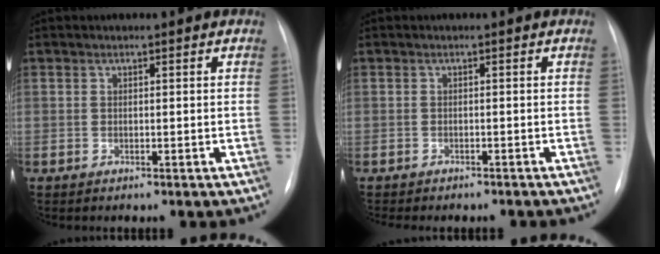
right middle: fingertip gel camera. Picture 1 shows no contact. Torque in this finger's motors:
{"motor_torque": [0.82, -0.82, 0.09, 0.06]}